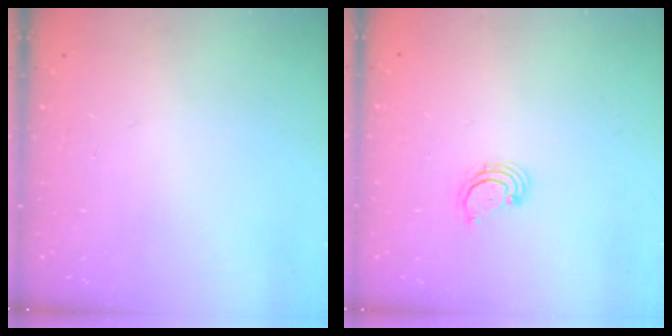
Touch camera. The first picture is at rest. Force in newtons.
{"total": 2.7, "press": 2.7, "slide": 0.3}